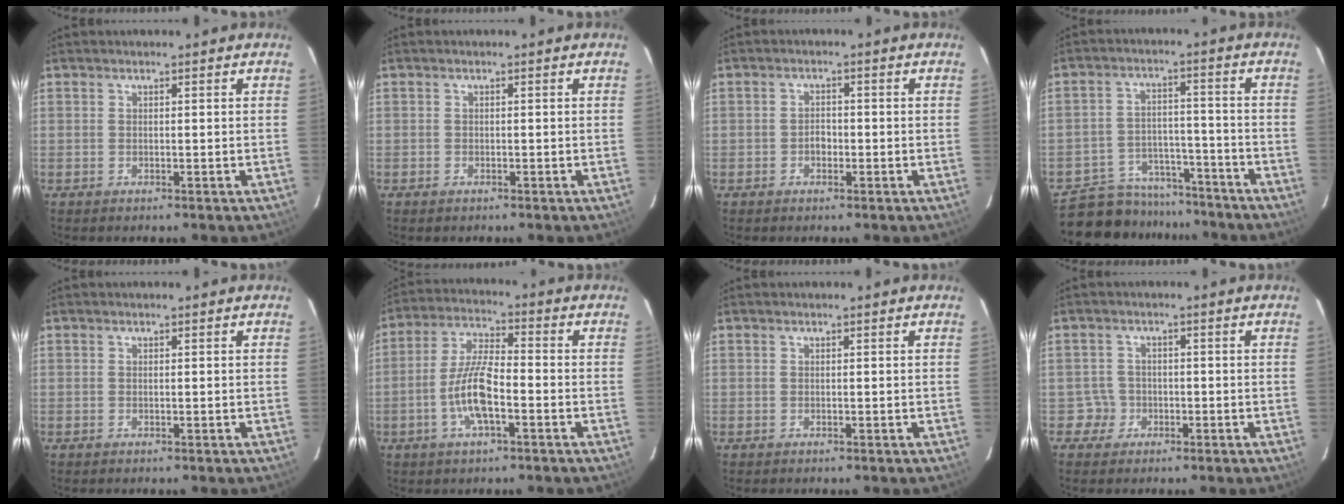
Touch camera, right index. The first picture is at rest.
{"total": 0.8, "force": [-0.6, 0.5, 0.2], "torque": [-0.002, 0.001, -0.009]}
{"total": 1.9, "force": [-0.8, 1.4, 0.9], "torque": [-0.016, 0.007, -0.014]}
{"total": 13.5, "force": [-11.8, 6.2, 2.3], "torque": [-0.069, 0.030, -0.167]}
{"total": 0.0}
{"total": 9.4, "force": [-3.4, 2.5, 8.4], "torque": [-0.173, 0.004, -0.065]}
{"total": 0.0}
{"total": 3.1, "force": [-1.2, 2.8, -0.5], "torque": [0.014, 0.021, -0.019]}